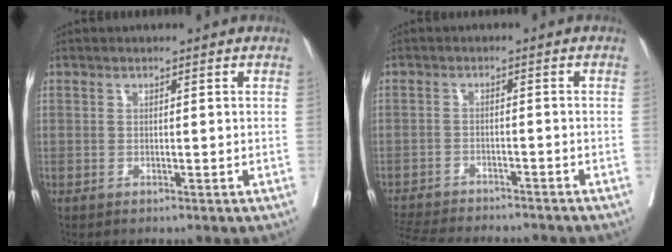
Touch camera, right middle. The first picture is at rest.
{"total": 14.1, "force": [-12.9, 2.6, 5.1], "torque": [-0.112, -0.017, -0.183]}